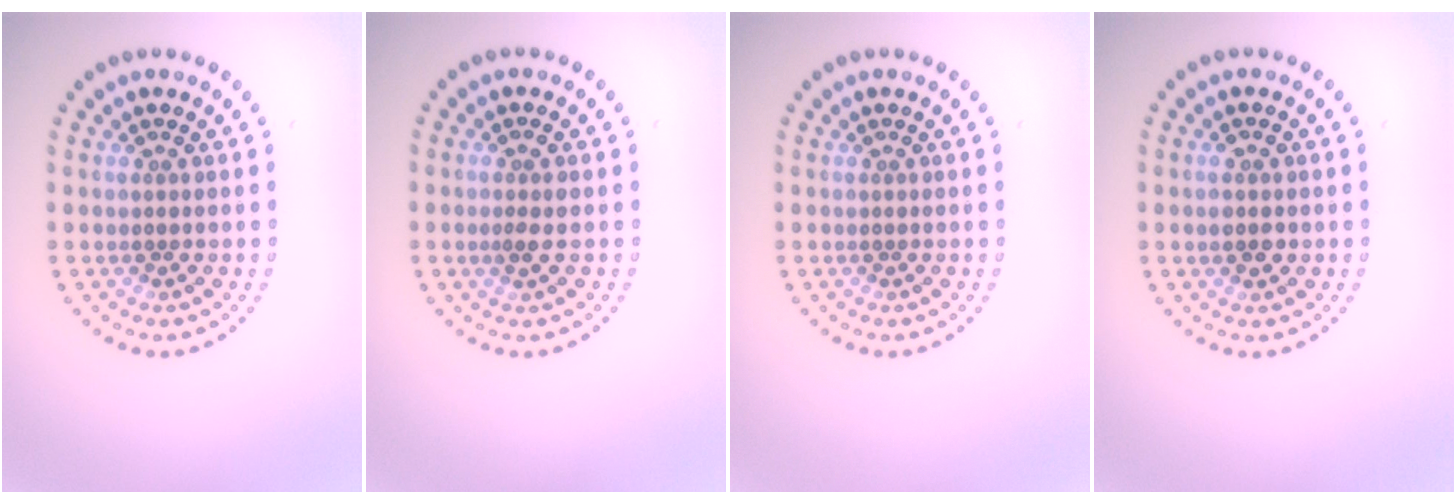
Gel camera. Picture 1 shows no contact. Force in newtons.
{"total": 1.1, "press": 1.1, "slide": 0.4}
{"total": 0.0}
{"total": 1.8, "press": 1.8, "slide": 0.2}